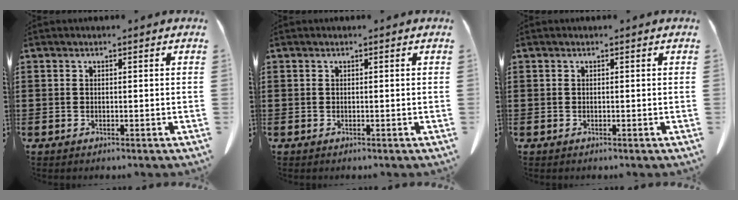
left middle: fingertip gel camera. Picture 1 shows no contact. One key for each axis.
{"total": 0.0}
{"total": 0.0}